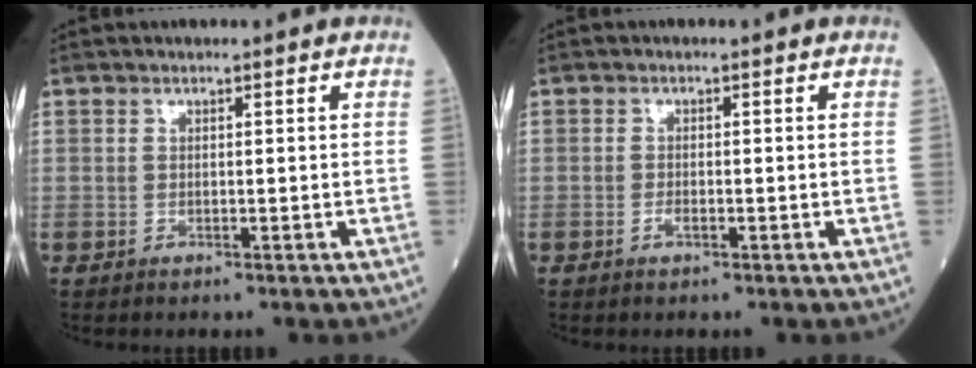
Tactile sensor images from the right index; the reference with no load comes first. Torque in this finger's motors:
{"motor_torque": [0.18, -0.04, 0.05, 0.03]}